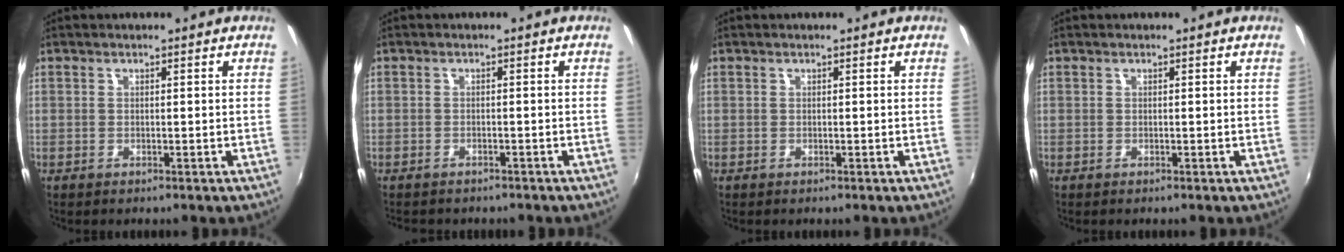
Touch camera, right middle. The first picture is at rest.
{"total": 2.7, "force": [-2.4, 1.0, 0.7], "torque": [-0.023, -0.013, -0.036]}
{"total": 0.0}
{"total": 0.0}